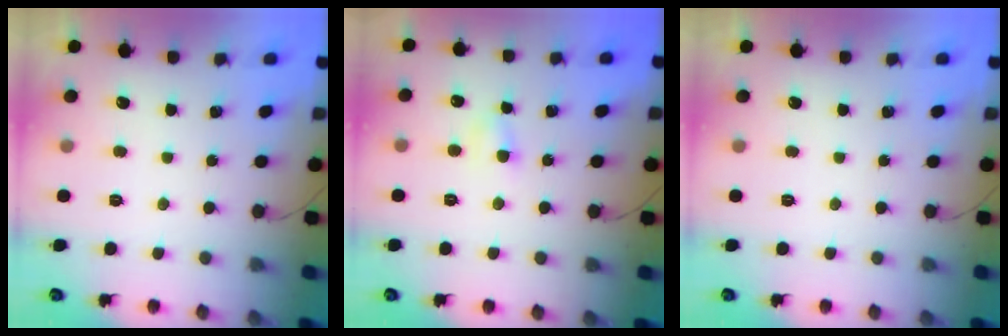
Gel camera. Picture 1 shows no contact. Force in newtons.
{"total": 3.5, "press": 3.3, "slide": 1.0}
{"total": 0.0}